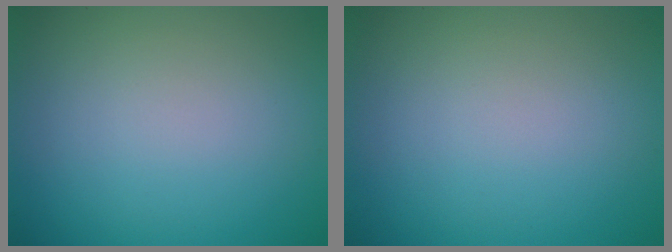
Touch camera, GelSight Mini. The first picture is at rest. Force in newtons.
{"total": 0.0}